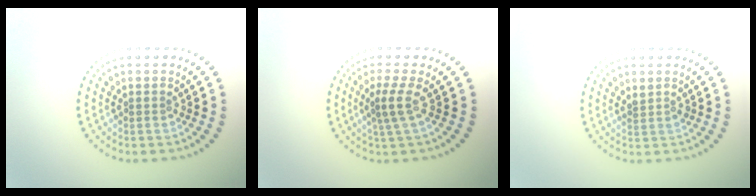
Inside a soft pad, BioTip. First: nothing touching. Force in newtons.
{"total": 2.0, "press": 1.4, "slide": 1.4}
{"total": 0.9, "press": 0.8, "slide": 0.4}